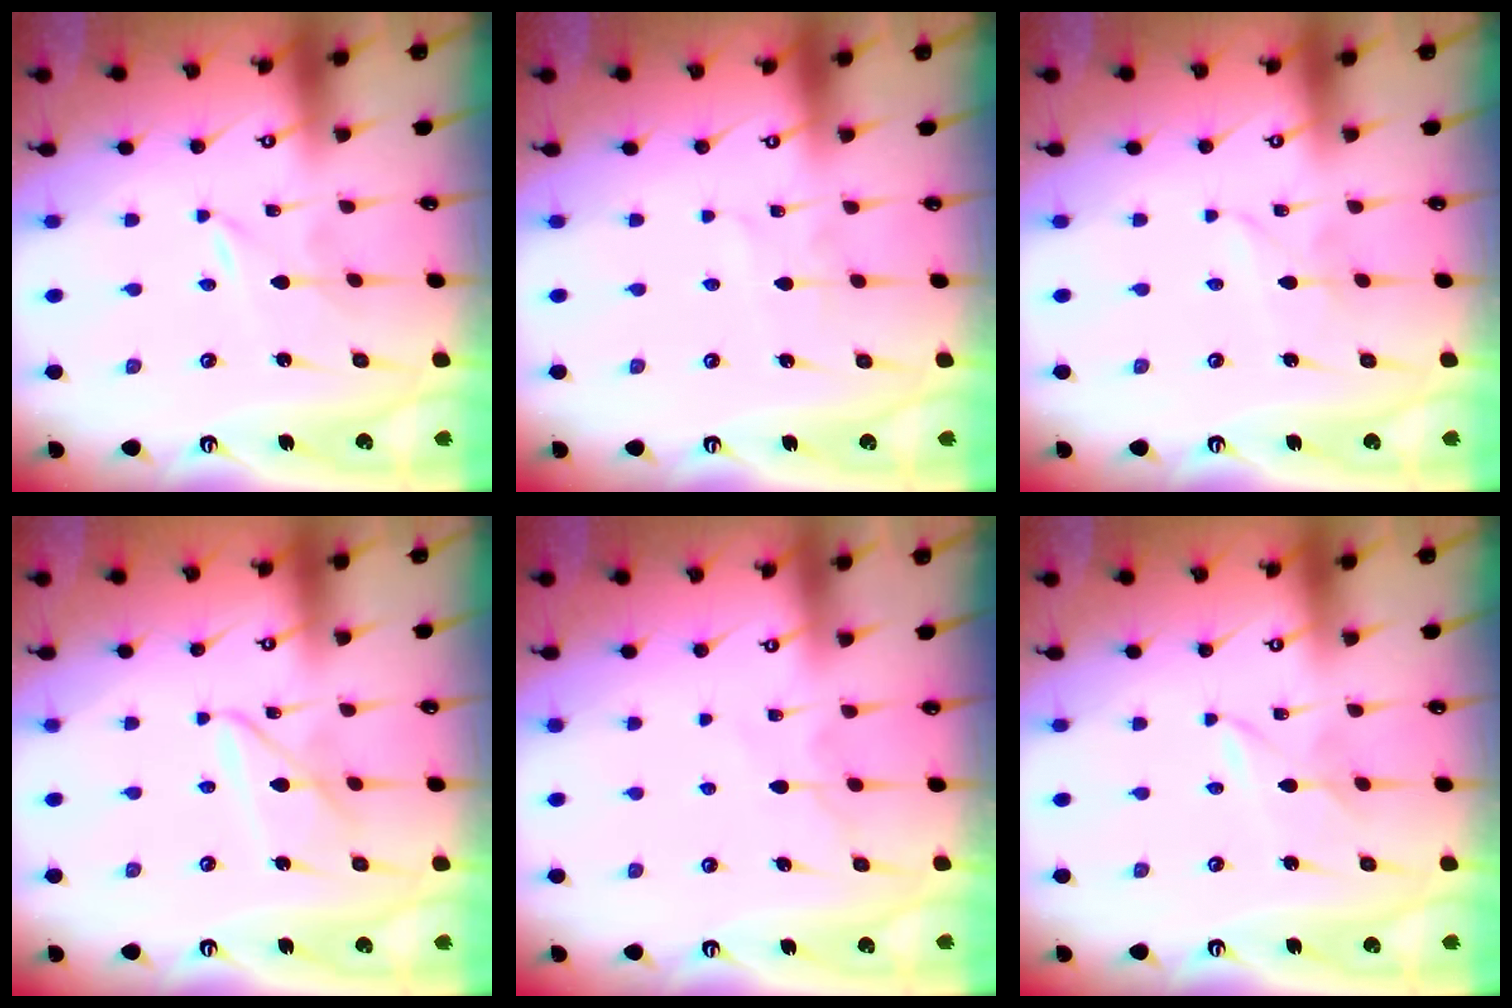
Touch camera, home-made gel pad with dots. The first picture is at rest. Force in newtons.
{"total": 1.9, "press": 1.9, "slide": 0.2}
{"total": 2.4, "press": 2.4, "slide": 0.3}
{"total": 7.8, "press": 7.8, "slide": 0.4}
{"total": 6.9, "press": 6.9, "slide": 0.7}
{"total": 1.5, "press": 1.5, "slide": 0.3}